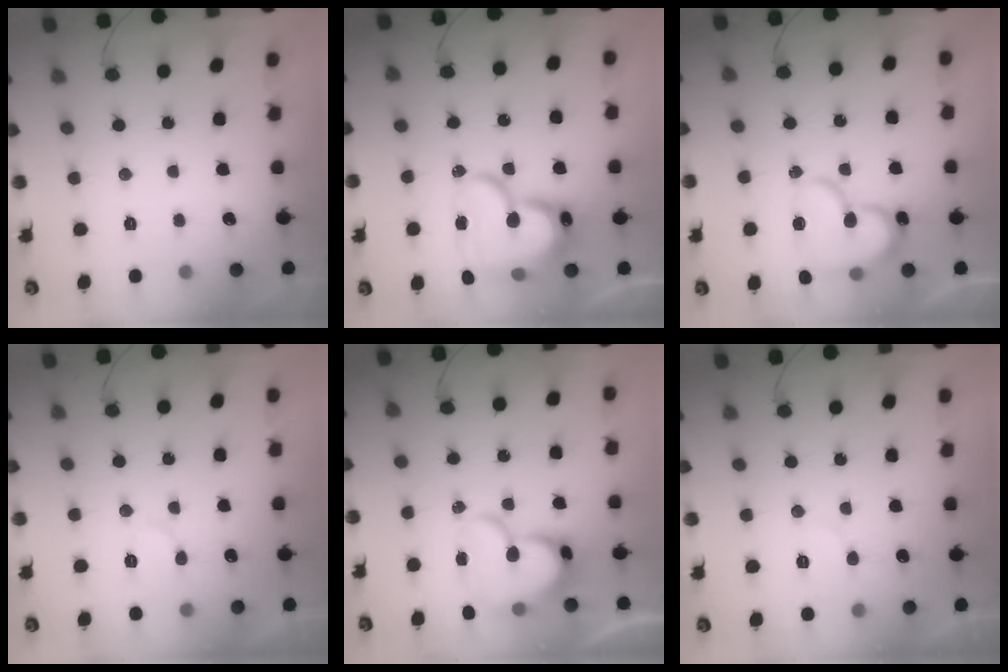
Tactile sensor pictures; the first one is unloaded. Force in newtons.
{"total": 21.8, "press": 21.7, "slide": 2.2}
{"total": 15.6, "press": 15.5, "slide": 1.2}
{"total": 7.0, "press": 6.9, "slide": 1.0}
{"total": 16.5, "press": 16.5, "slide": 1.1}
{"total": 6.2, "press": 6.2, "slide": 0.4}